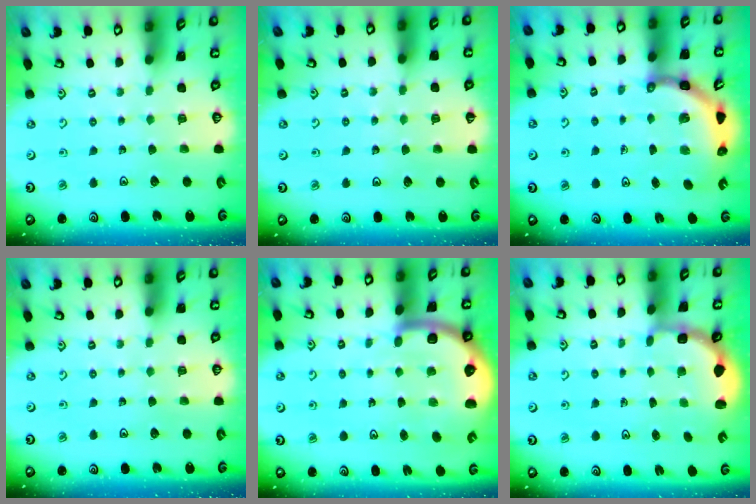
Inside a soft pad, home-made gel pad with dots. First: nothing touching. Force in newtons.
{"total": 3.0, "press": 3.0, "slide": 0.2}
{"total": 4.9, "press": 4.7, "slide": 1.4}
{"total": 0.0}
{"total": 8.0, "press": 7.8, "slide": 2.0}
{"total": 2.7, "press": 2.4, "slide": 1.4}